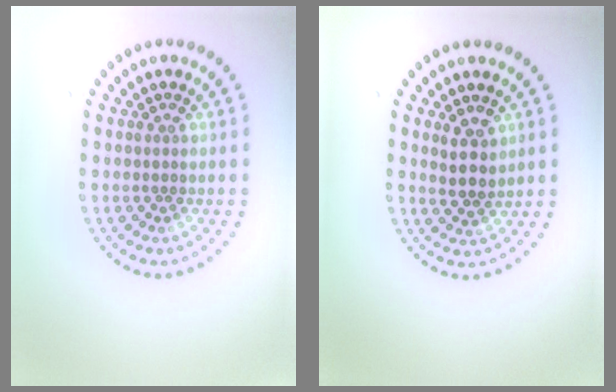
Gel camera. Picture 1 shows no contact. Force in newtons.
{"total": 2.3, "press": 2.0, "slide": 1.0}